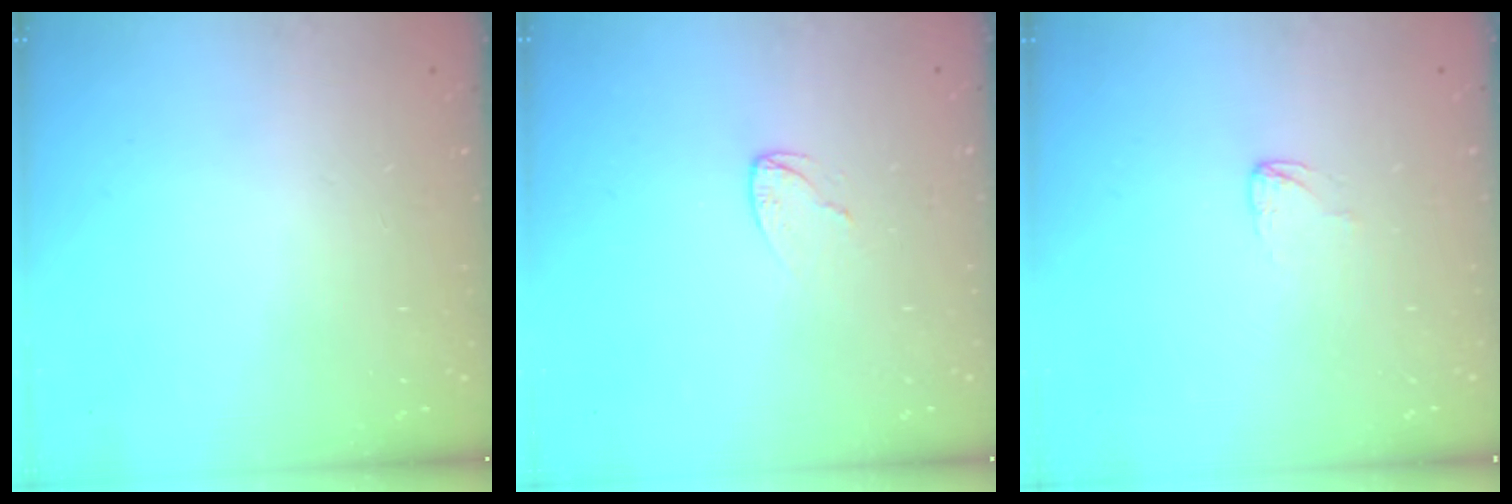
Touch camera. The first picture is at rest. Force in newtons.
{"total": 2.4, "press": 2.4, "slide": 0.2}
{"total": 2.0, "press": 2.0, "slide": 0.1}